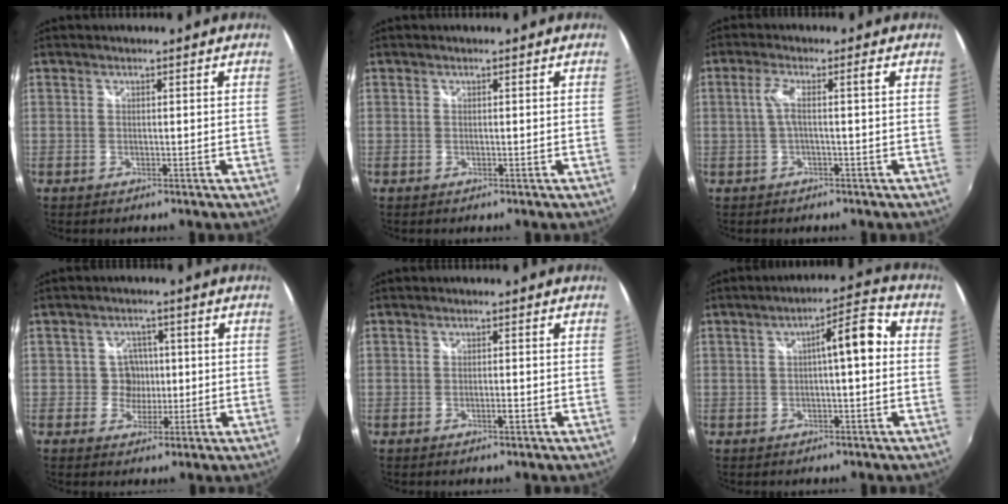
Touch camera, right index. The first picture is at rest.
{"total": 0.0}
{"total": 3.1, "force": [-0.6, -0.5, 3.0], "torque": [-0.063, 0.003, -0.010]}
{"total": 3.7, "force": [-0.5, 3.7, 0.1], "torque": [0.003, 0.012, -0.011]}
{"total": 1.2, "force": [-0.6, 0.4, 1.0], "torque": [-0.018, 0.001, -0.012]}
{"total": 6.9, "force": [0.4, 1.4, 6.8], "torque": [-0.091, 0.027, 0.011]}